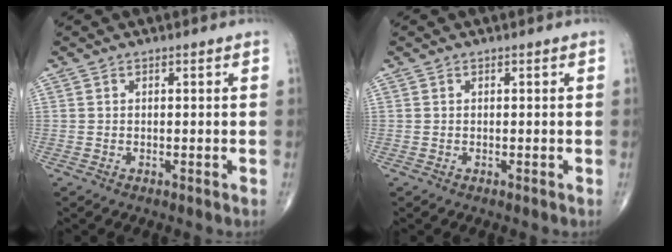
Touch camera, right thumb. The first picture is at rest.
{"total": 0.0}